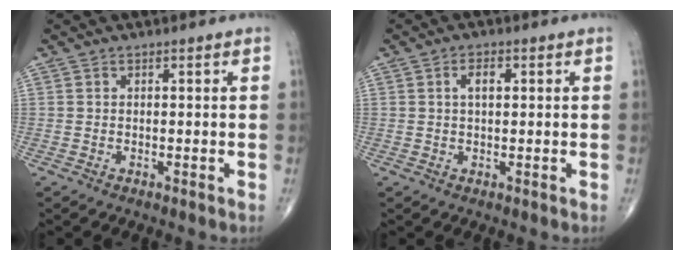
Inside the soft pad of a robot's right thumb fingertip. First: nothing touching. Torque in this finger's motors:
{"motor_torque": [0.08, 1.13, 0.22, -0.07, 0.08]}